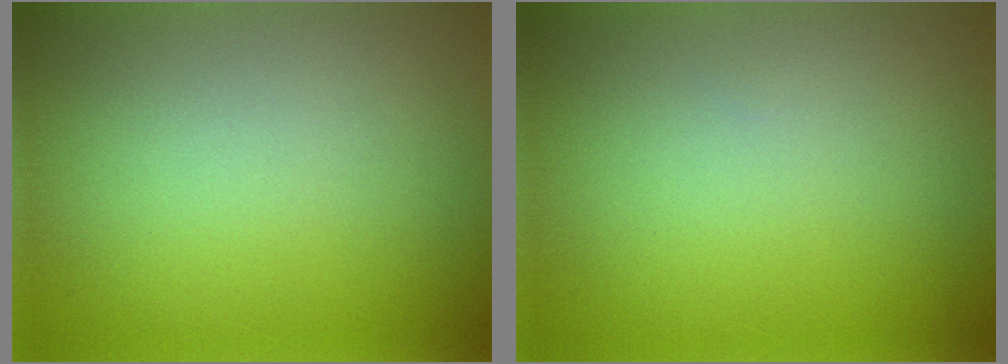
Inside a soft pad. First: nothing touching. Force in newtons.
{"total": 0.0}